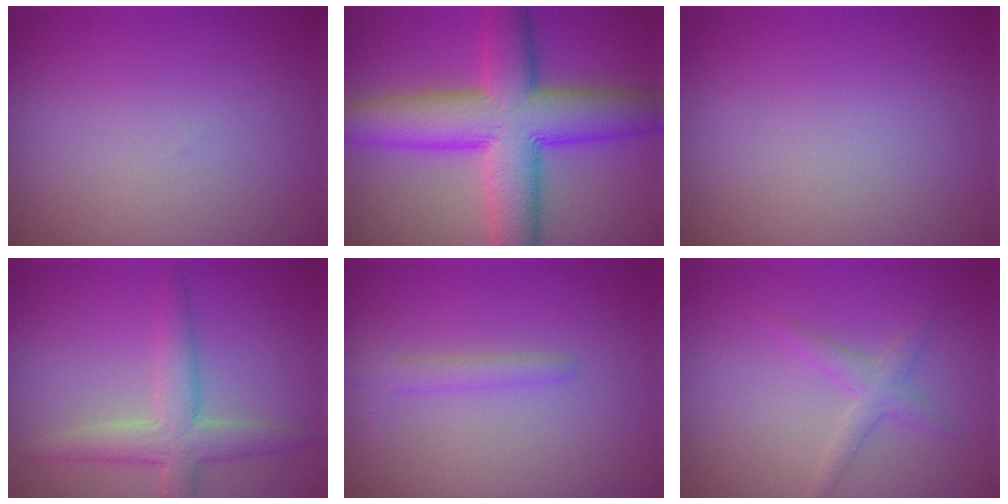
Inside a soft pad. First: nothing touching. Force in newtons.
{"total": 11.7, "press": 11.7, "slide": 0.2}
{"total": 0.0}
{"total": 4.0, "press": 4.0, "slide": 0.2}
{"total": 1.6, "press": 1.6, "slide": 0.1}
{"total": 1.9, "press": 1.9, "slide": 0.0}